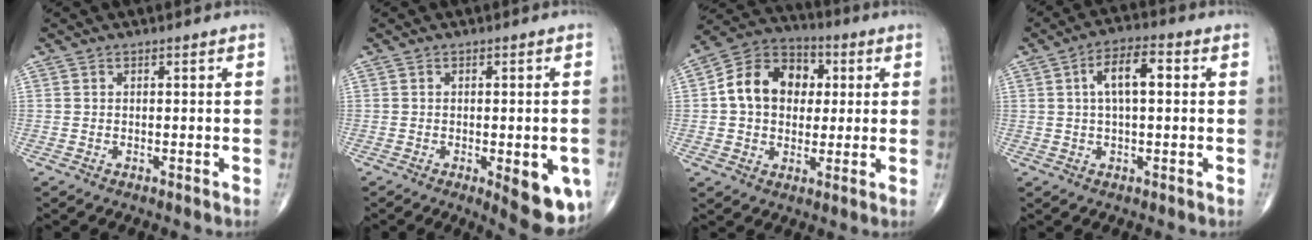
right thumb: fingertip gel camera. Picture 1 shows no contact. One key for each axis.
{"total": 8.3, "fx": -2.7, "fy": 2.9, "fz": 7.3, "tx": -0.068, "ty": -0.009, "tz": -0.029}
{"total": 14.0, "fx": 1.8, "fy": 10.8, "fz": 8.7, "tx": -0.114, "ty": 0.022, "tz": 0.022}
{"total": 7.4, "fx": 1.4, "fy": 3.1, "fz": 6.6, "tx": -0.111, "ty": 0.018, "tz": 0.018}